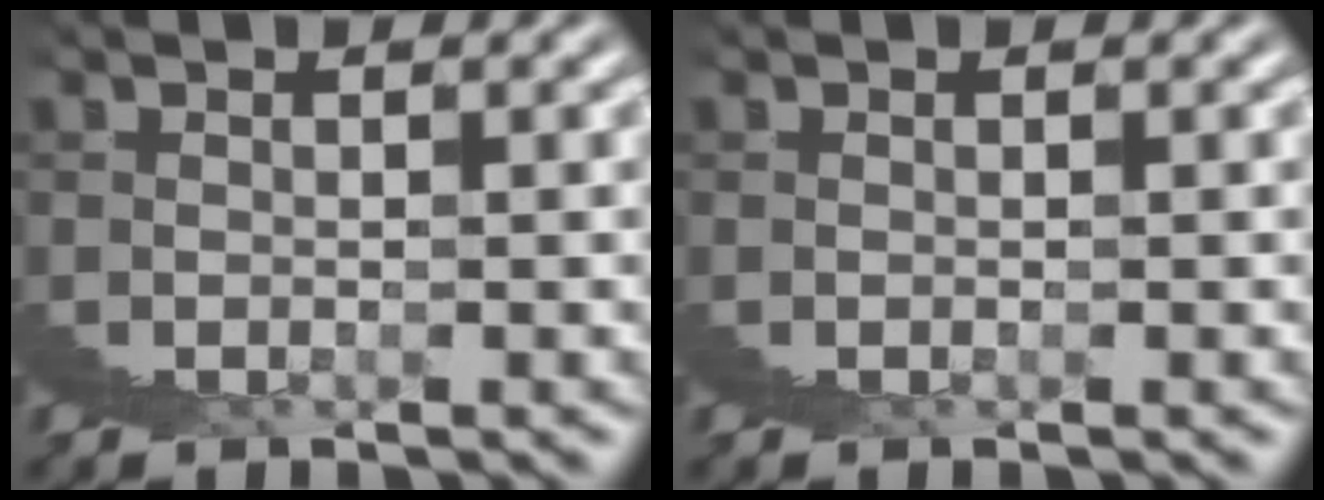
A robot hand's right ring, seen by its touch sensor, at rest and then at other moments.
{"total": 0.0}